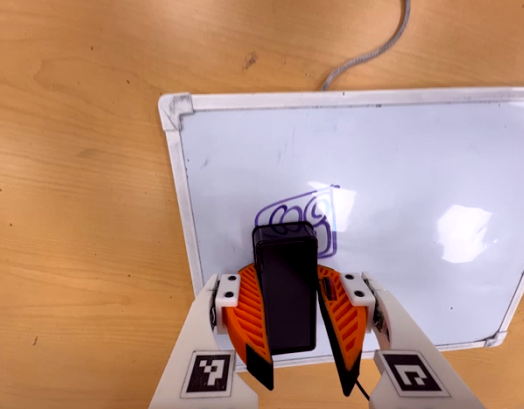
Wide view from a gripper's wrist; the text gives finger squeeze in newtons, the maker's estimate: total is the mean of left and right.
{"total": 13.6, "left": 14.6, "right": 12.5}